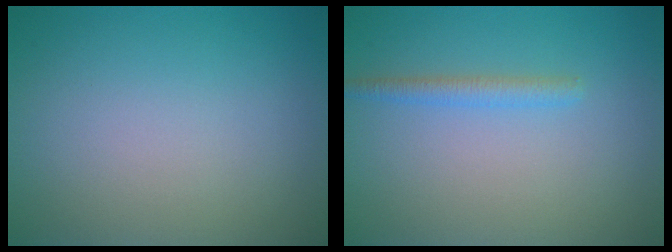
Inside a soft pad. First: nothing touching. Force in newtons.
{"total": 1.6, "press": 1.6, "slide": 0.0}